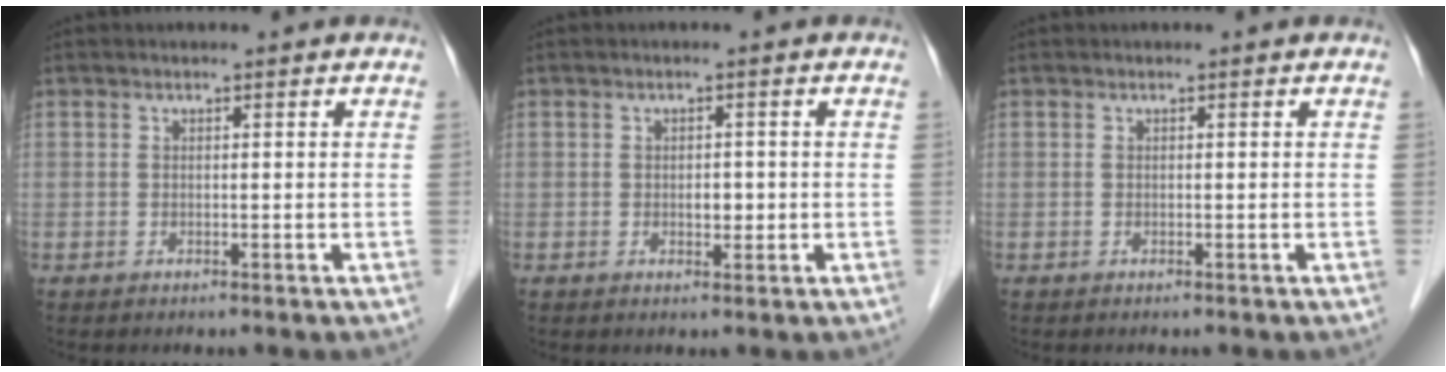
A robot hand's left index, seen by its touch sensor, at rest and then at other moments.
{"total": 1.7, "force": [-0.4, 1.0, 1.3], "torque": [-0.019, -0.002, -0.004]}
{"total": 0.0}